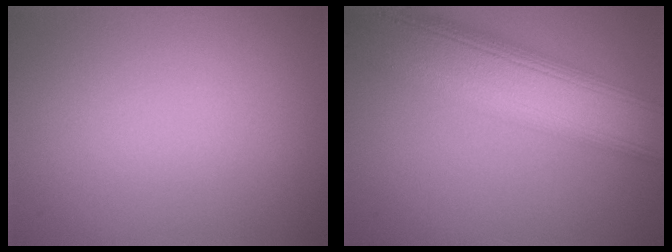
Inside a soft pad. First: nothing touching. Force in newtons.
{"total": 11.5, "press": 11.5, "slide": 0.9}